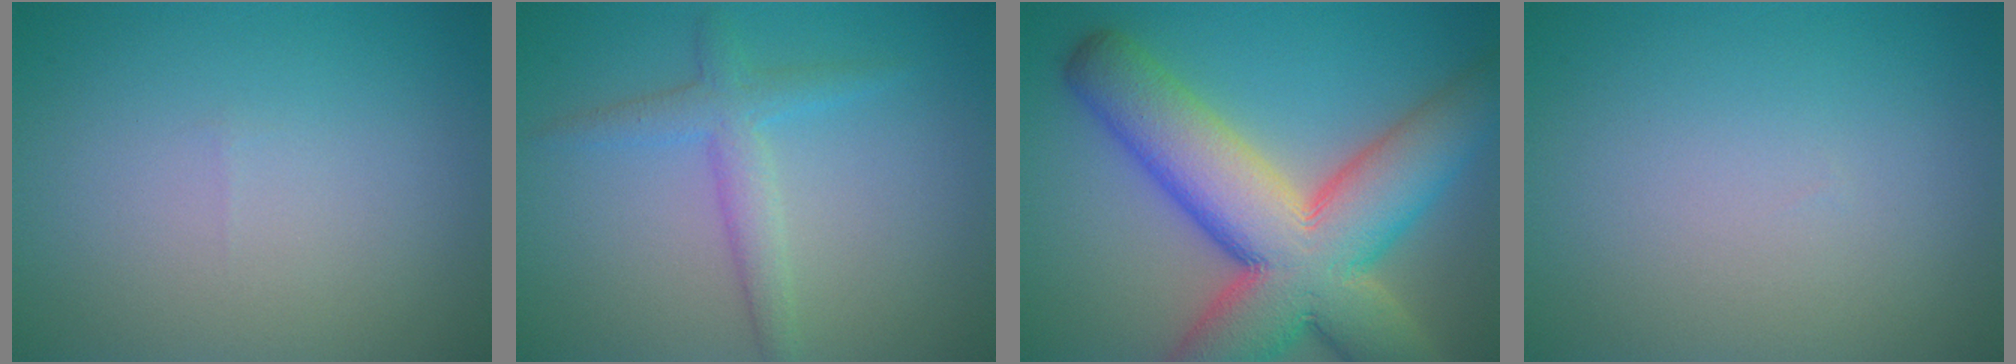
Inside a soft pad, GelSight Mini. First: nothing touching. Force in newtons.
{"total": 2.7, "press": 2.7, "slide": 0.2}
{"total": 14.2, "press": 14.2, "slide": 0.6}
{"total": 0.0}